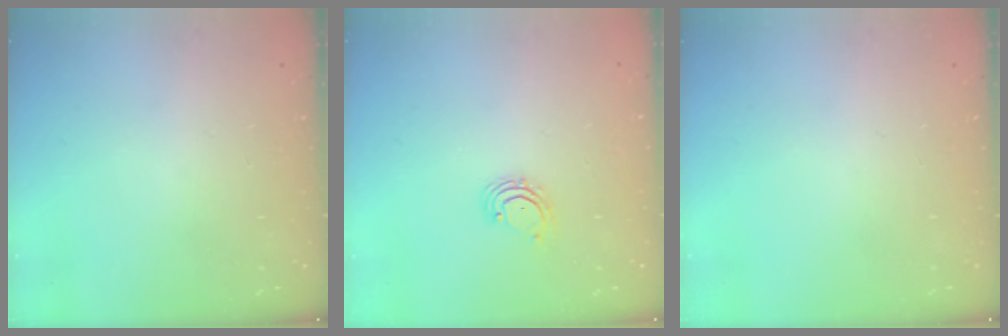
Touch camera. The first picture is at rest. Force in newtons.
{"total": 2.8, "press": 2.8, "slide": 0.2}
{"total": 0.0}